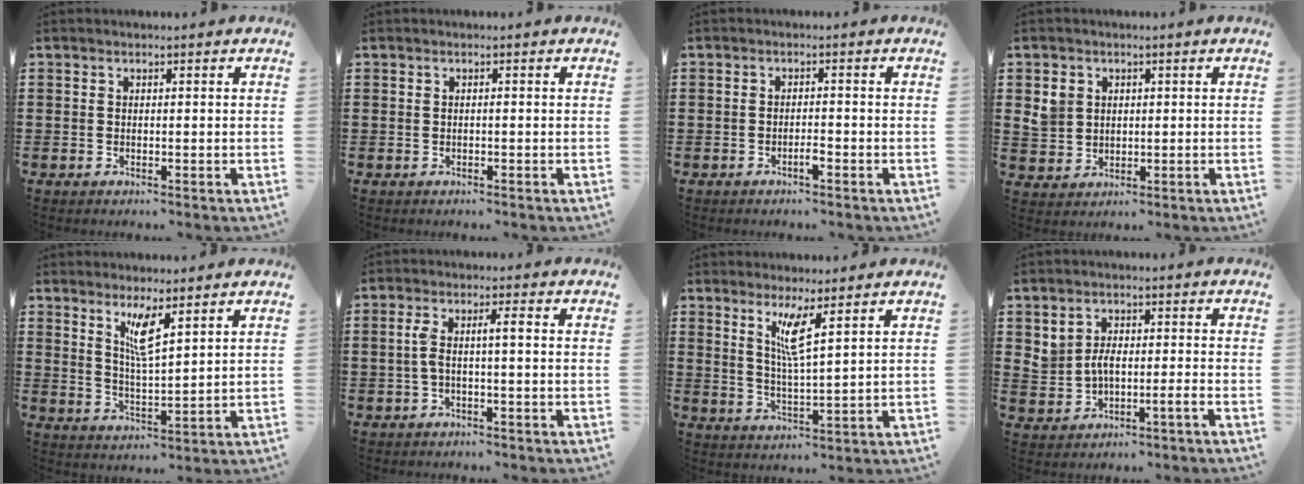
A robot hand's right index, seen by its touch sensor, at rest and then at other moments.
{"total": 0.0}
{"total": 1.5, "force": [-1.0, 0.3, 1.1], "torque": [-0.022, -0.002, -0.018]}
{"total": 3.1, "force": [0.9, 2.8, 1.2], "torque": [-0.036, 0.011, 0.015]}
{"total": 4.9, "force": [2.9, 0.6, 3.9], "torque": [-0.078, -0.001, 0.048]}
{"total": 3.7, "force": [-0.4, 0.5, 3.7], "torque": [-0.084, -0.001, -0.015]}
{"total": 4.8, "force": [2.7, -0.1, 4.0], "torque": [-0.088, -0.001, 0.045]}
{"total": 3.2, "force": [-0.5, 1.8, 2.6], "torque": [-0.064, 0.004, -0.015]}